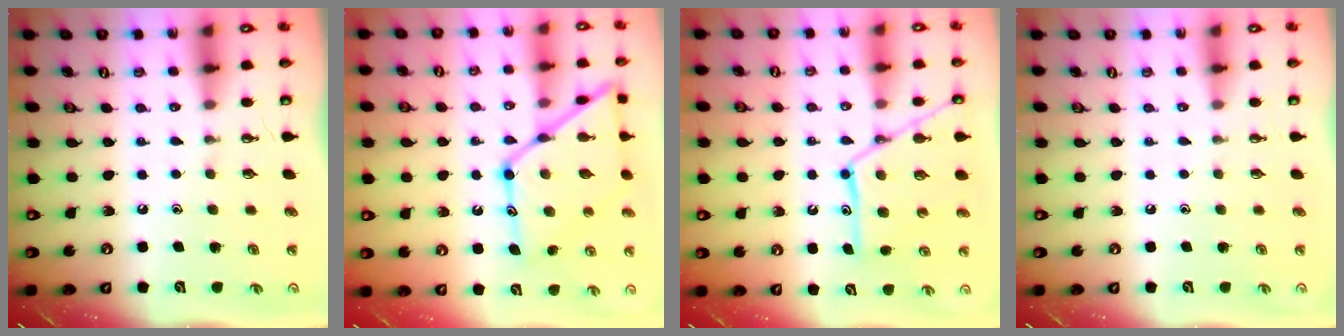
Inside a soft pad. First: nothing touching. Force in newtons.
{"total": 19.7, "press": 19.7, "slide": 1.6}
{"total": 15.3, "press": 15.3, "slide": 1.5}
{"total": 0.0}